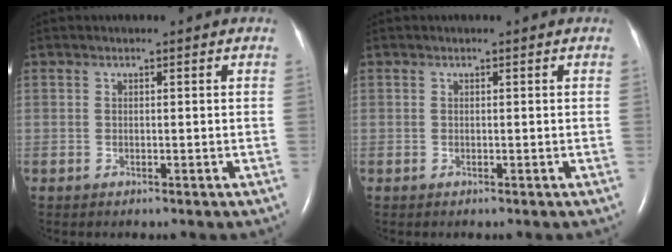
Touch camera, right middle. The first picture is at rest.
{"total": 0.0}